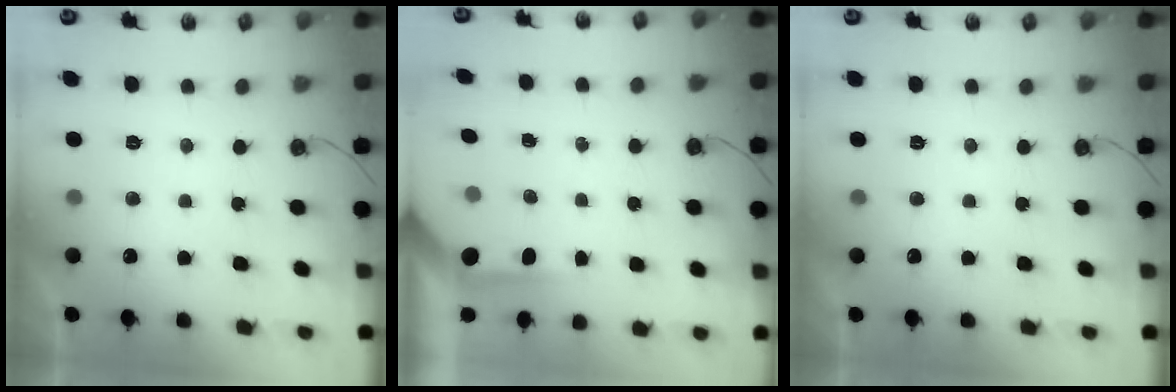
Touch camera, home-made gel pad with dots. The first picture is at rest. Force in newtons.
{"total": 4.0, "press": 4.0, "slide": 0.4}
{"total": 0.0}